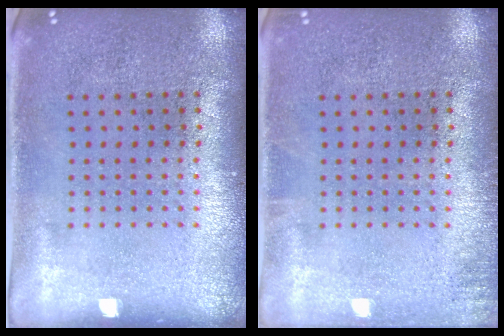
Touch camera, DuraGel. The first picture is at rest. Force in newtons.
{"total": 0.9, "press": 0.9, "slide": 0.2}